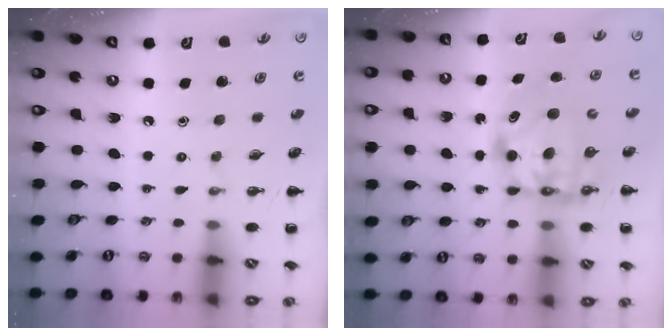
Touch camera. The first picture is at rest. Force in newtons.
{"total": 7.1, "press": 7.0, "slide": 1.2}